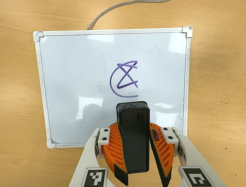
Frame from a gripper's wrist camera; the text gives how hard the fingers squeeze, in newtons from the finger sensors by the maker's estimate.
{"total": 11.8, "left": 12.1, "right": 11.5}